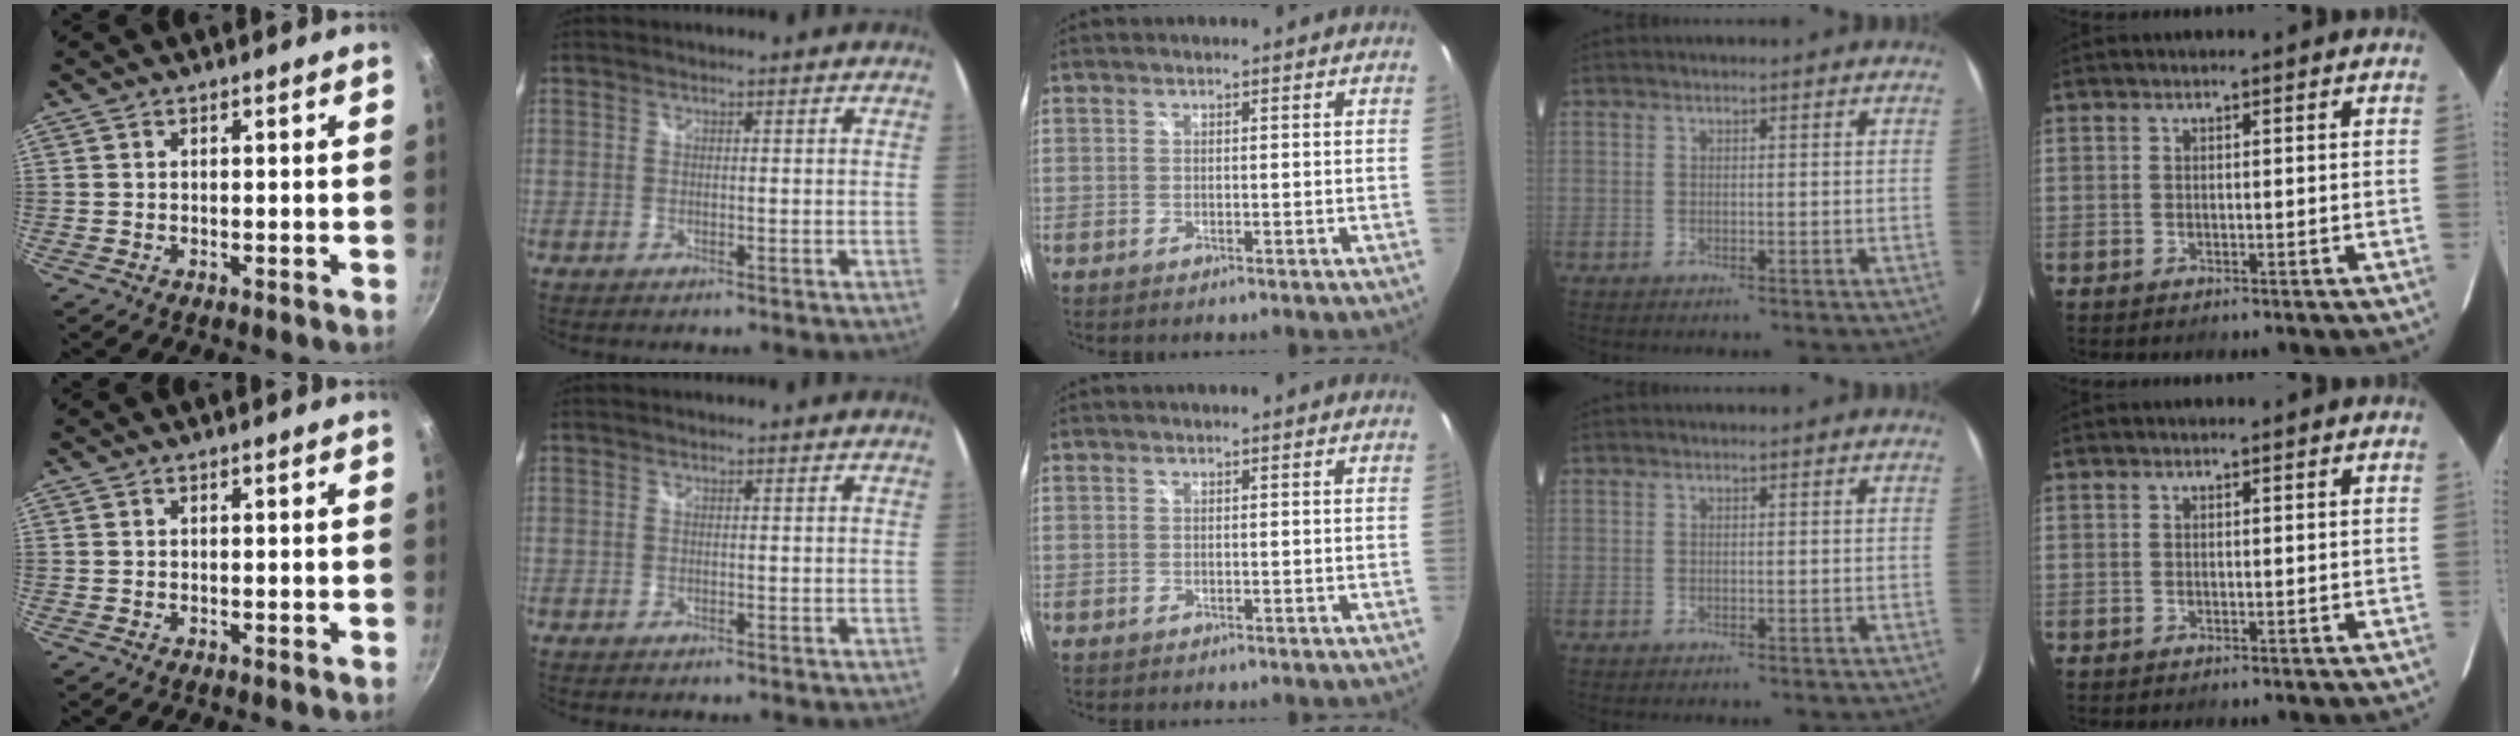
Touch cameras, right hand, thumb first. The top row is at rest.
{}